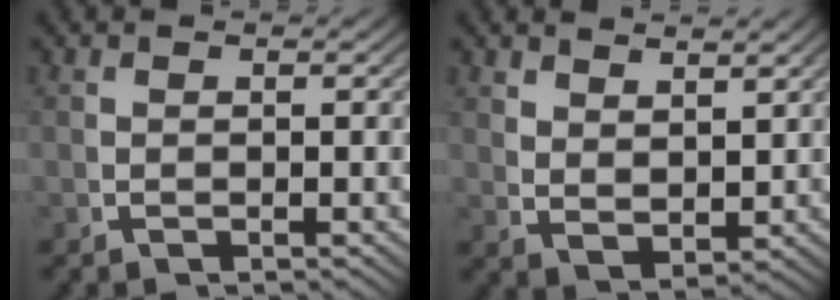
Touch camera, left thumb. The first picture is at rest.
{"total": 3.0, "force": [2.1, 1.4, 1.6], "torque": [-0.025, -0.013, 0.055]}